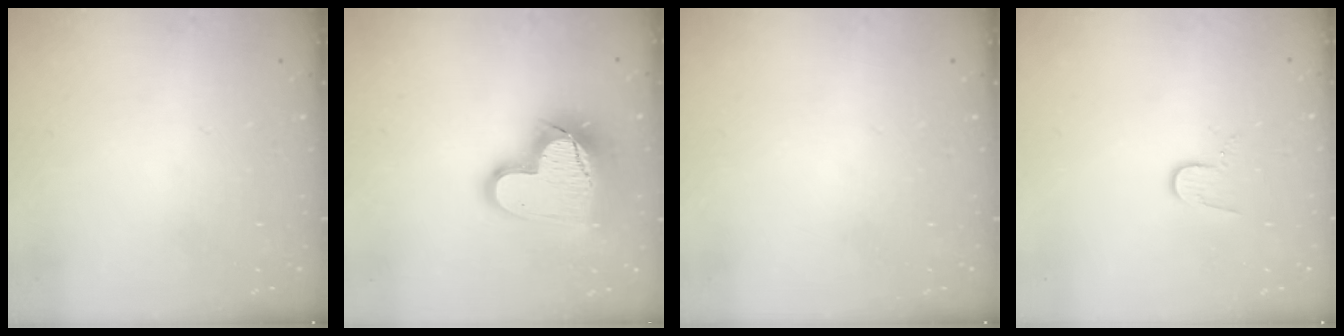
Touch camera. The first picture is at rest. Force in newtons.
{"total": 17.9, "press": 17.8, "slide": 1.4}
{"total": 0.0}
{"total": 4.8, "press": 4.8, "slide": 0.5}